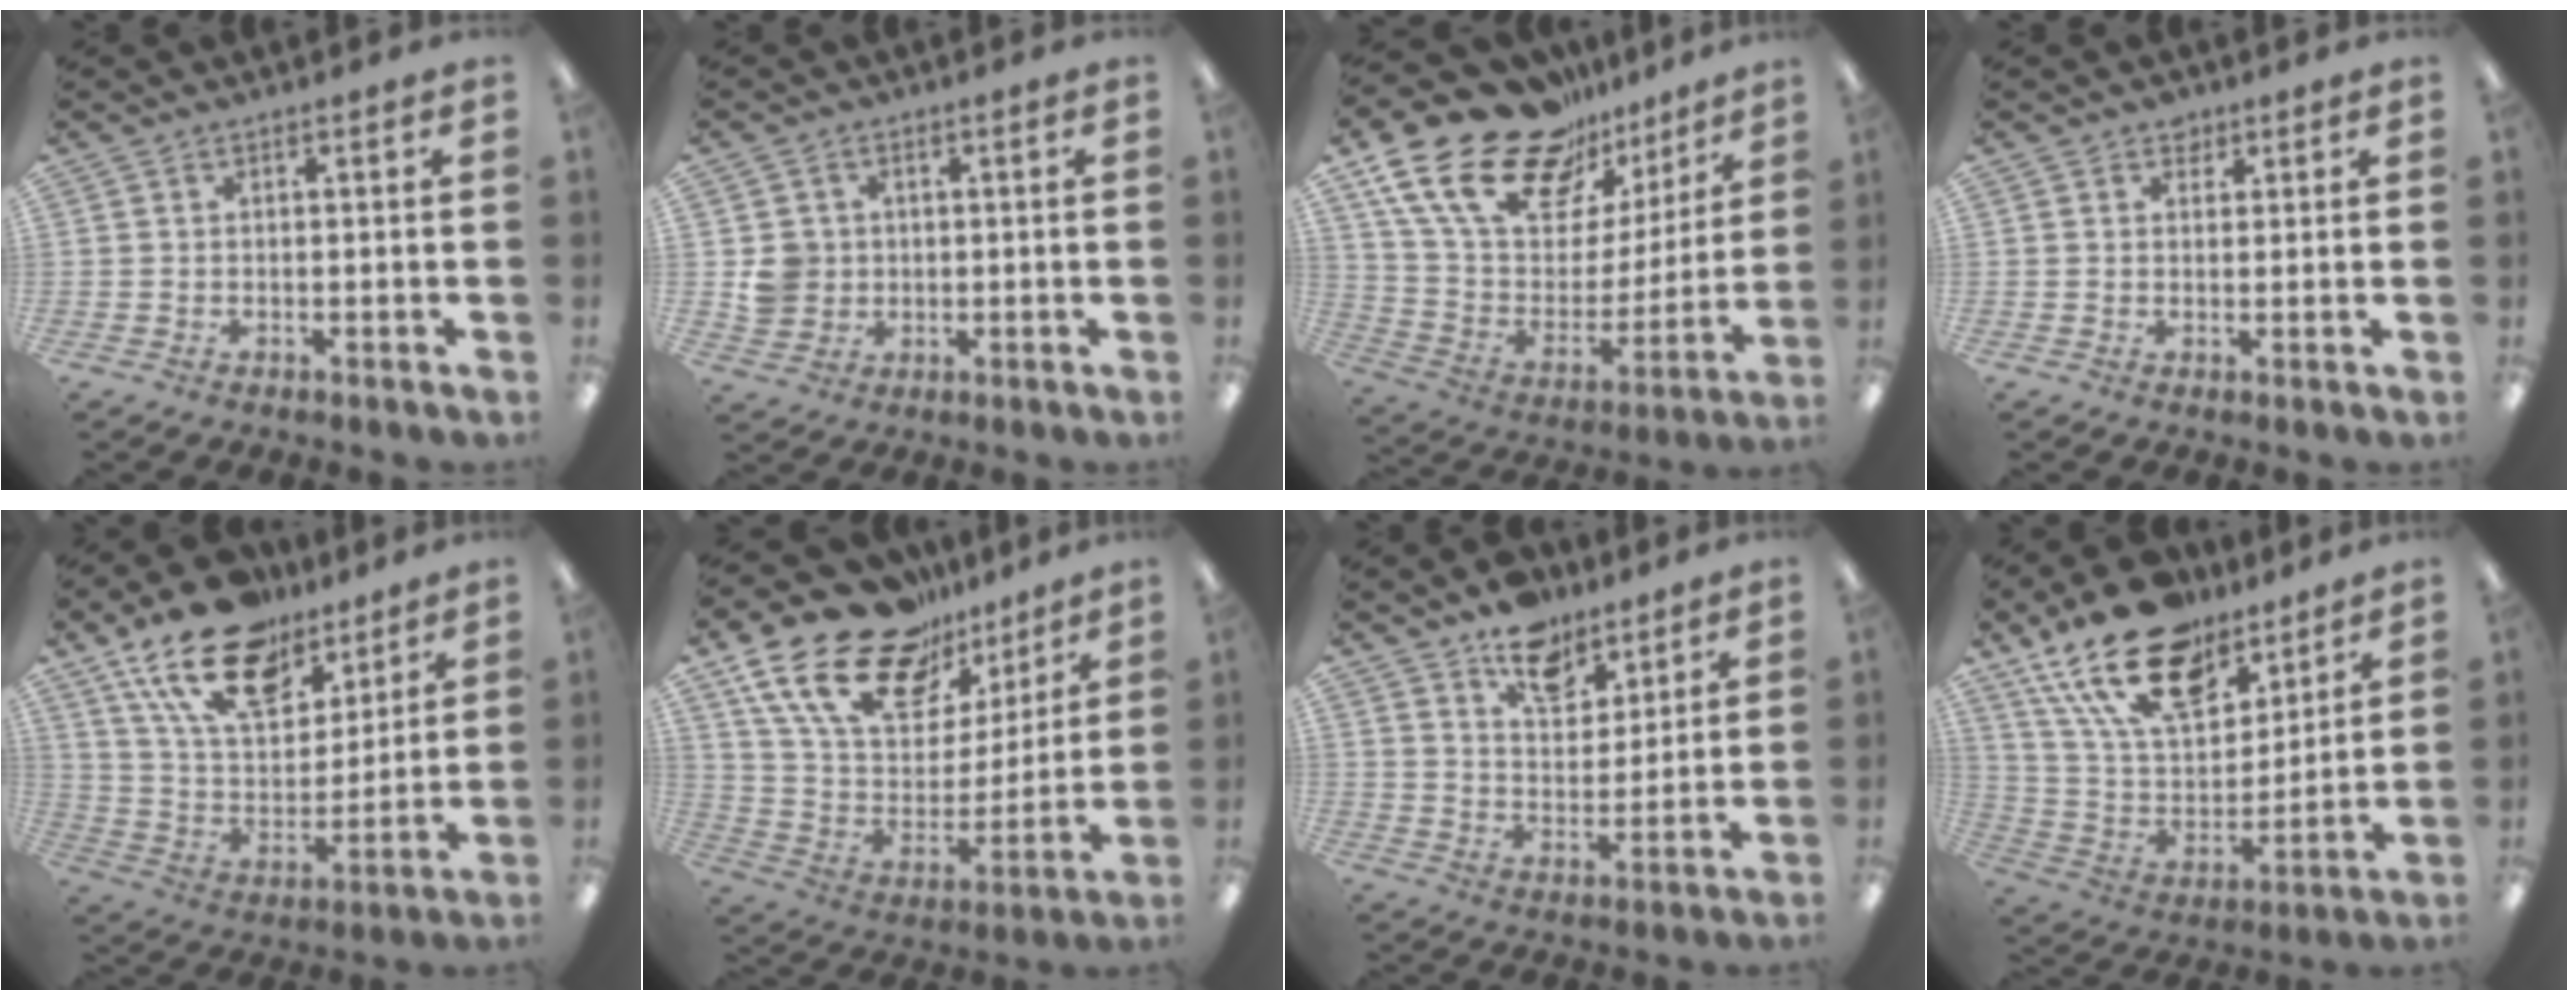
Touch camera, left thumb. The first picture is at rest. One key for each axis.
{"total": 5.3, "fx": 0.4, "fy": 5.1, "fz": 1.2, "tx": -0.017, "ty": 0.009, "tz": 0.009}
{"total": 22.9, "fx": 15.8, "fy": 12.1, "fz": 11.3, "tx": -0.208, "ty": -0.095, "tz": 0.290}
{"total": 2.2, "fx": 1.6, "fy": 1.4, "fz": 0.3, "tx": -0.001, "ty": -0.002, "tz": 0.028}
{"total": 20.1, "fx": 13.7, "fy": 10.5, "fz": 10.4, "tx": -0.189, "ty": -0.071, "tz": 0.246}
{"total": 21.0, "fx": 14.7, "fy": 11.0, "fz": 10.1, "tx": -0.191, "ty": -0.090, "tz": 0.268}
{"total": 10.7, "fx": 8.3, "fy": 5.8, "fz": 3.7, "tx": -0.048, "ty": -0.048, "tz": 0.151}
{"total": 21.4, "fx": 14.6, "fy": 11.1, "fz": 11.2, "tx": -0.212, "ty": -0.076, "tz": 0.267}